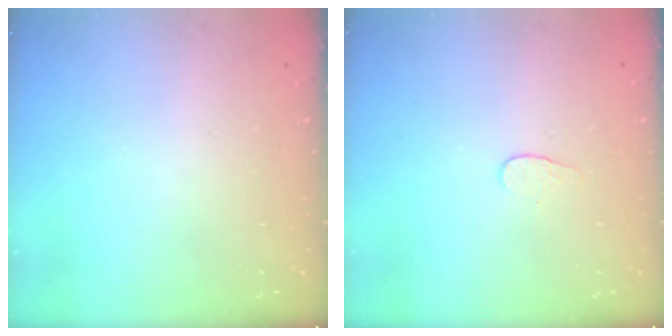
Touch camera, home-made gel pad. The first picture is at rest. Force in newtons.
{"total": 3.9, "press": 3.9, "slide": 0.4}